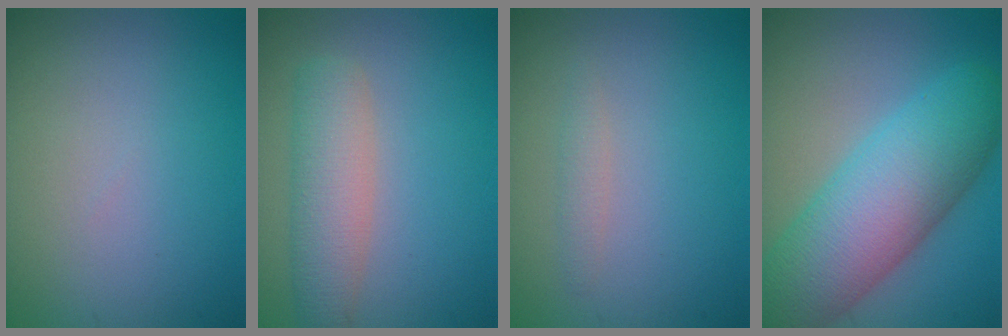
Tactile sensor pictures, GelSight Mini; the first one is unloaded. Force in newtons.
{"total": 4.2, "press": 4.2, "slide": 0.3}
{"total": 0.9, "press": 0.9, "slide": 0.1}
{"total": 10.0, "press": 10.0, "slide": 0.3}